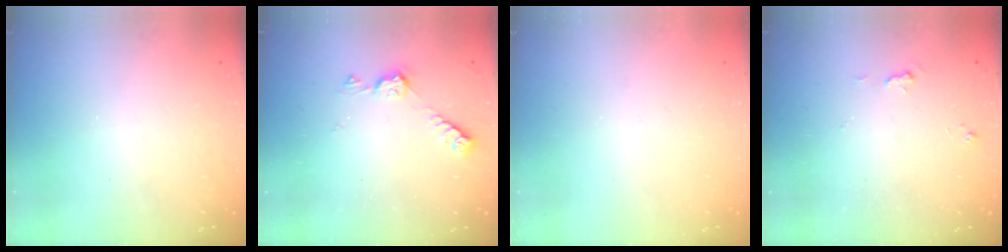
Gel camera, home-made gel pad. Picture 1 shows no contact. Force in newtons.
{"total": 5.5, "press": 5.4, "slide": 1.1}
{"total": 0.0}
{"total": 4.9, "press": 4.8, "slide": 0.7}